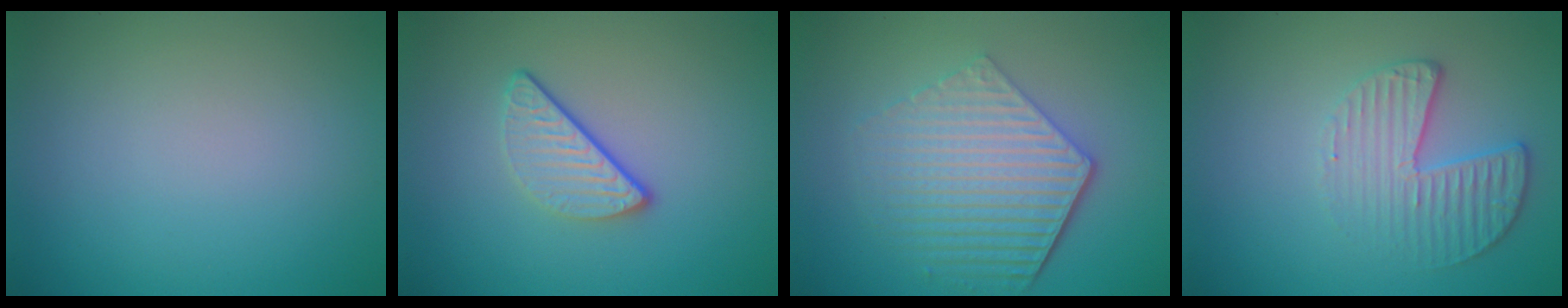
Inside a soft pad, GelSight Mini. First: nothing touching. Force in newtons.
{"total": 3.0, "press": 2.3, "slide": 1.9}
{"total": 6.4, "press": 4.6, "slide": 4.4}
{"total": 3.3, "press": 3.0, "slide": 1.5}